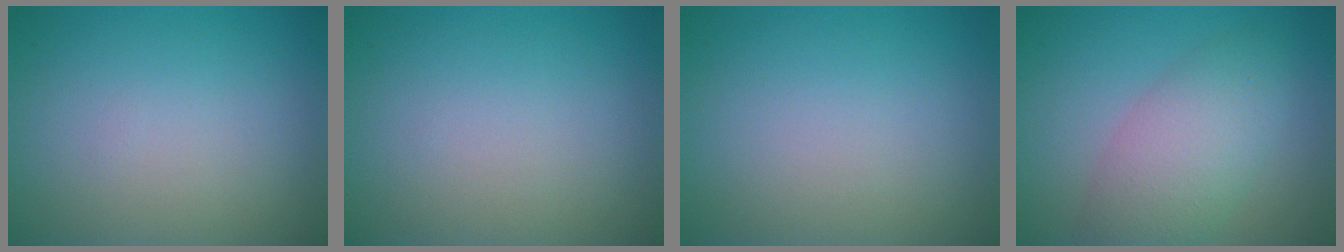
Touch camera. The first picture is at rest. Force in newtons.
{"total": 0.0}
{"total": 0.0}
{"total": 5.3, "press": 5.3, "slide": 0.2}